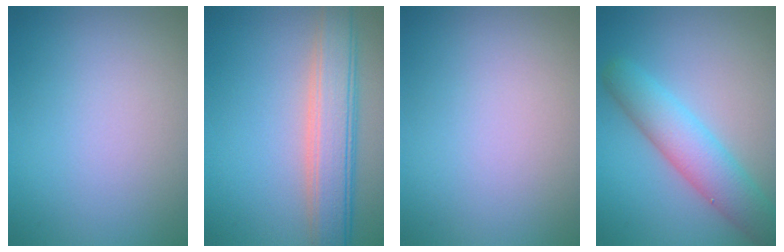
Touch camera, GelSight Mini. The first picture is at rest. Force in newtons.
{"total": 5.5, "press": 5.5, "slide": 0.0}
{"total": 0.0}
{"total": 5.1, "press": 5.1, "slide": 0.3}